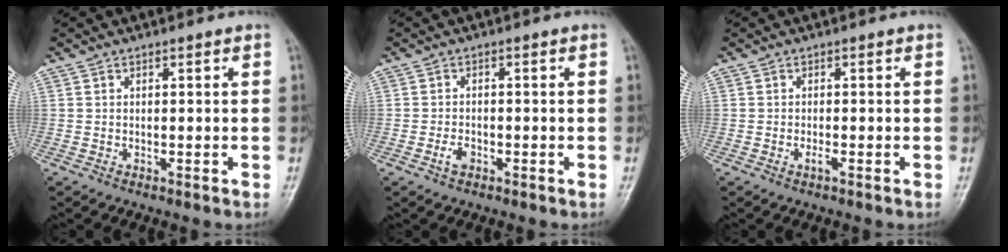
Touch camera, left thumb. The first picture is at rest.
{"total": 2.3, "force": [-1.1, 1.4, 1.4], "torque": [-0.025, 0.007, -0.021]}
{"total": 1.1, "force": [-0.6, 0.3, 0.9], "torque": [-0.019, 0.002, -0.011]}